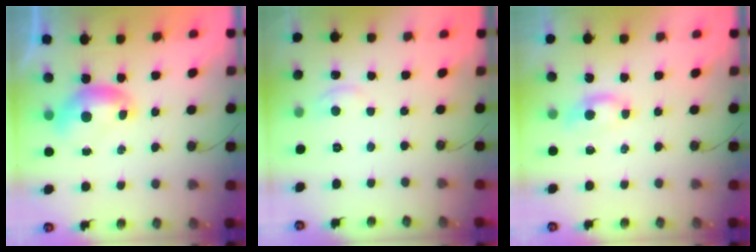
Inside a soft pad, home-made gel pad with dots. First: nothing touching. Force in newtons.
{"total": 1.7, "press": 1.5, "slide": 0.6}
{"total": 0.9, "press": 0.8, "slide": 0.4}